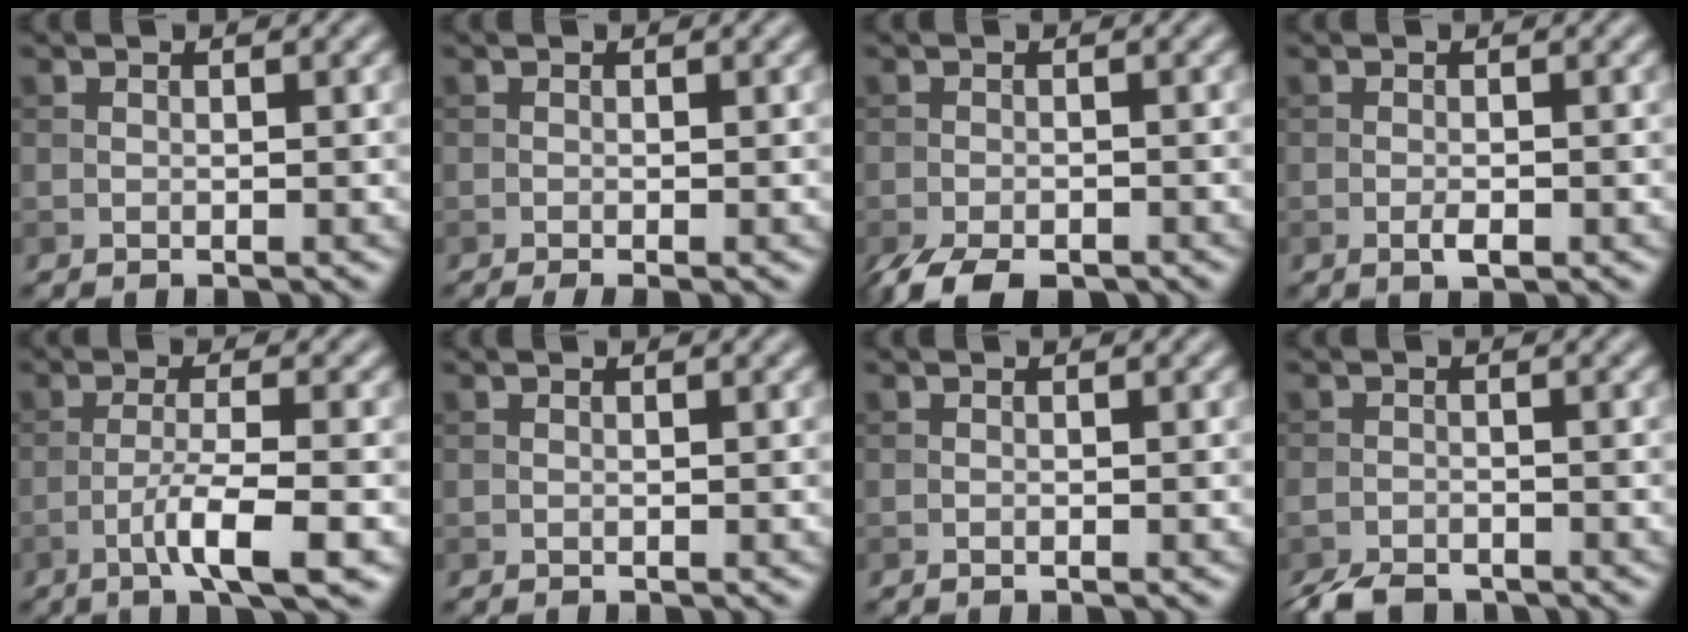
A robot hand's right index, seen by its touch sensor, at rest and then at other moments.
{"total": 1.6, "force": [-0.7, 0.4, 1.4], "torque": [-0.020, -0.006, -0.014]}
{"total": 4.6, "force": [-3.5, 1.6, 2.5], "torque": [-0.040, -0.010, -0.064]}
{"total": 1.4, "force": [-0.6, 0.5, 1.1], "torque": [-0.023, -0.002, -0.011]}
{"total": 5.0, "force": [-2.2, 0.7, 4.4], "torque": [-0.076, 0.006, -0.044]}
{"total": 0.0}
{"total": 0.0}
{"total": 4.1, "force": [-3.5, 1.5, 1.6], "torque": [-0.023, -0.011, -0.070]}